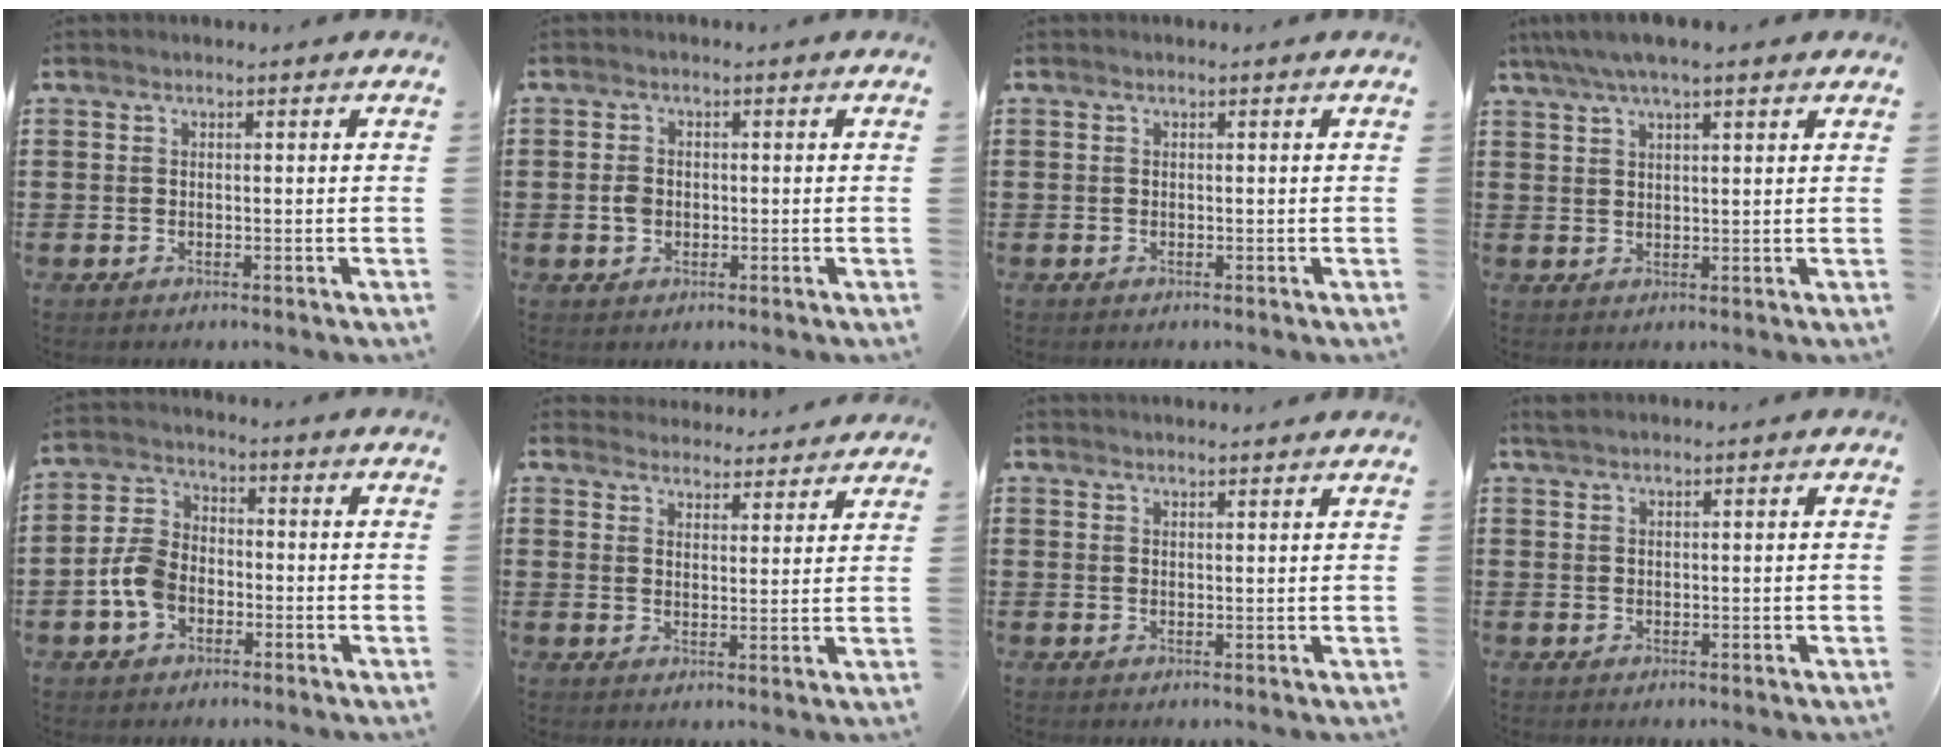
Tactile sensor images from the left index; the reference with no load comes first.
{"total": 2.3, "force": [-0.3, 1.7, 1.4], "torque": [-0.030, 0.005, -0.006]}
{"total": 0.0}
{"total": 4.4, "force": [3.3, 0.7, 2.8], "torque": [-0.061, 0.000, 0.058]}
{"total": 6.2, "force": [-2.2, 4.1, 4.0], "torque": [-0.106, 0.006, -0.049]}
{"total": 4.1, "force": [4.1, 0.4, 0.0], "torque": [-0.014, -0.018, 0.075]}
{"total": 1.6, "force": [1.6, 0.1, 0.2], "torque": [-0.008, 0.001, 0.032]}
{"total": 1.1, "force": [0.9, -0.1, 0.6], "torque": [-0.013, 0.000, 0.018]}